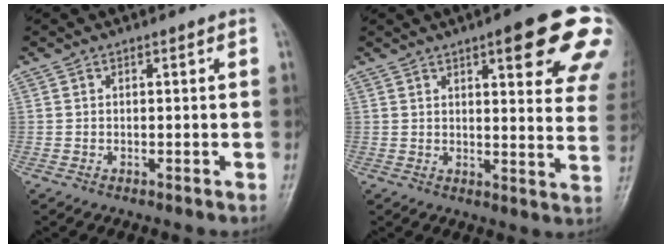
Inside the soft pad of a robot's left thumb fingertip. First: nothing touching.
{"total": 18.5, "force": [9.7, 4.5, 15.1], "torque": [-0.163, -0.031, 0.114]}